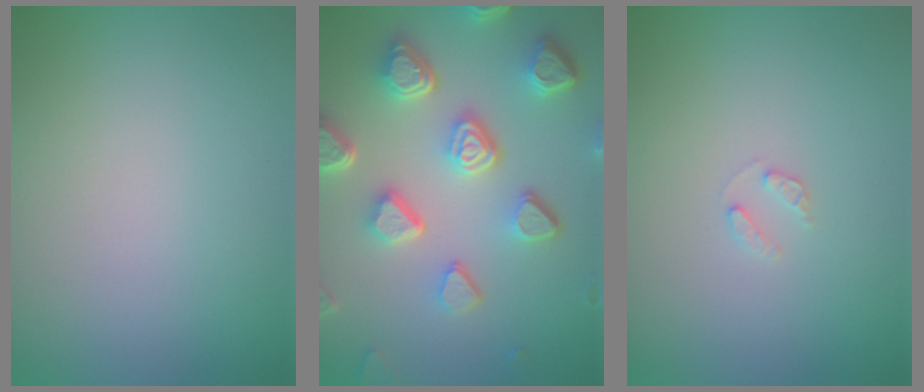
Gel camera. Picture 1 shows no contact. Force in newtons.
{"total": 7.5, "press": 5.6, "slide": 5.0}
{"total": 0.9, "press": 0.9, "slide": 0.2}